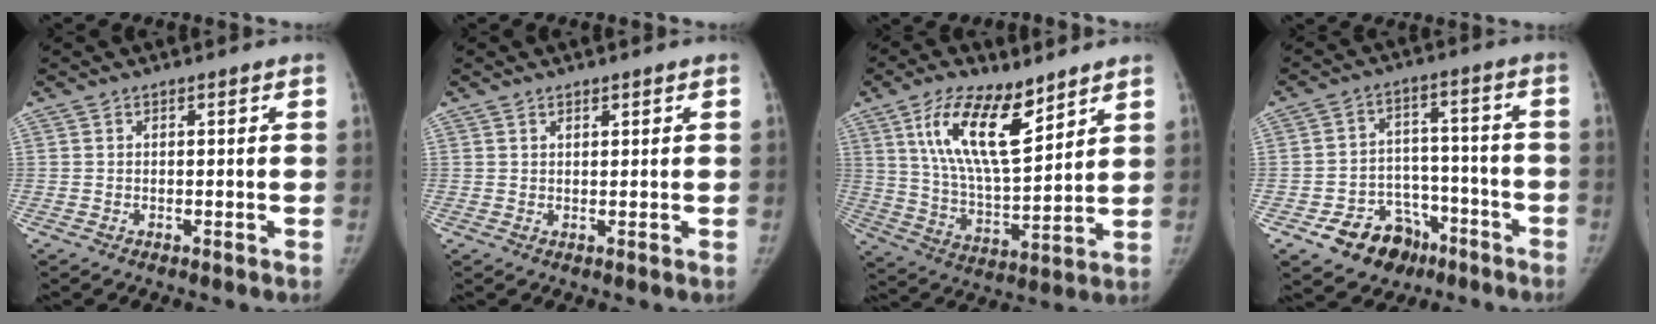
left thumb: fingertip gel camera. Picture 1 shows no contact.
{"total": 0.9, "force": [0.6, 0.4, 0.4], "torque": [-0.004, -0.003, 0.010]}
{"total": 16.0, "force": [8.9, 6.3, 11.8], "torque": [-0.186, -0.047, 0.169]}
{"total": 11.9, "force": [-7.1, 8.5, 4.4], "torque": [-0.030, 0.064, -0.098]}